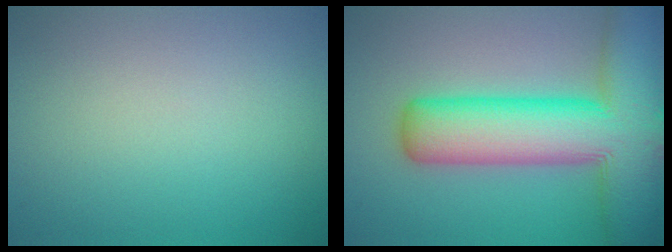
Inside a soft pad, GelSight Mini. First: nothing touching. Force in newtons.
{"total": 12.7, "press": 12.6, "slide": 0.5}